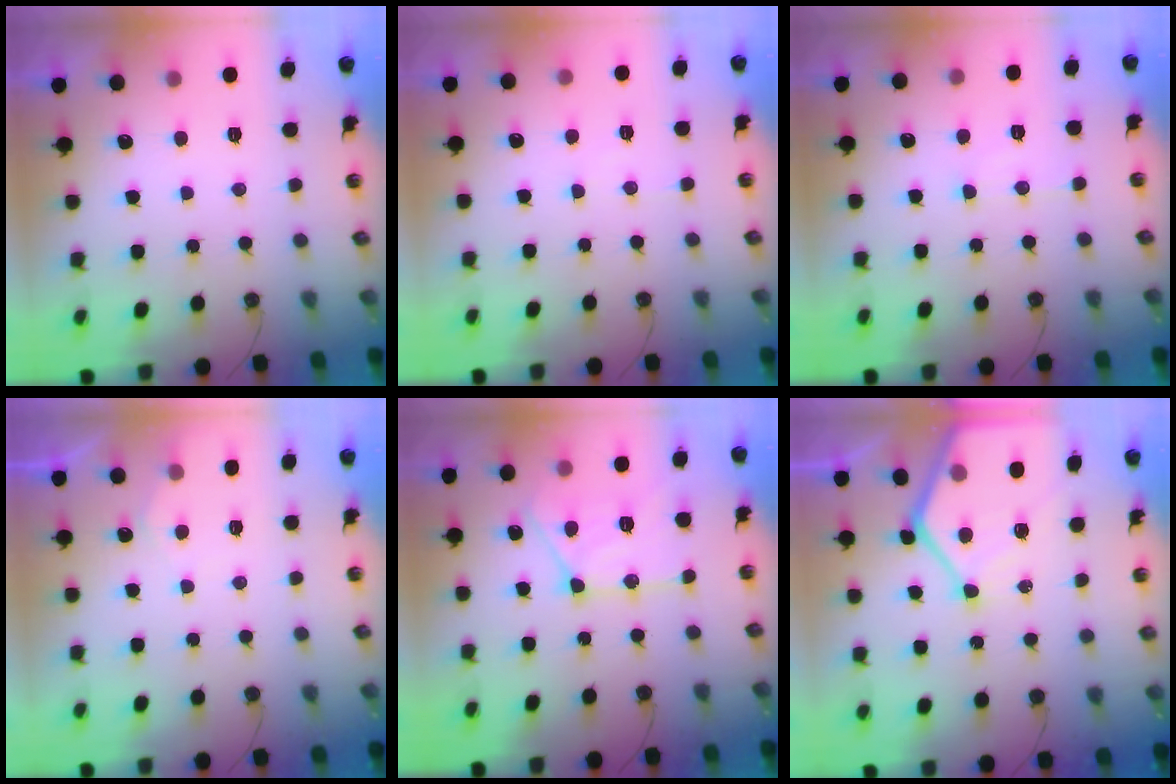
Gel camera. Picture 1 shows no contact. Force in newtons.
{"total": 4.6, "press": 4.5, "slide": 0.7}
{"total": 6.5, "press": 6.5, "slide": 0.6}
{"total": 2.9, "press": 2.9, "slide": 0.4}
{"total": 16.1, "press": 16.1, "slide": 1.4}
{"total": 14.9, "press": 14.8, "slide": 1.3}